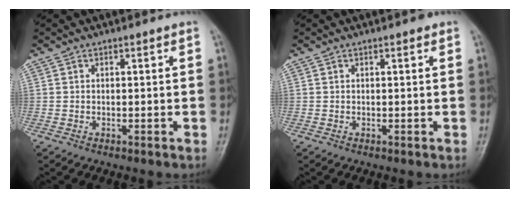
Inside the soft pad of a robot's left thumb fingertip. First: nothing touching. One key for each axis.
{"total": 0.8, "fx": 0.4, "fy": 0.3, "fz": 0.6, "tx": -0.008, "ty": 0.001, "tz": 0.002}